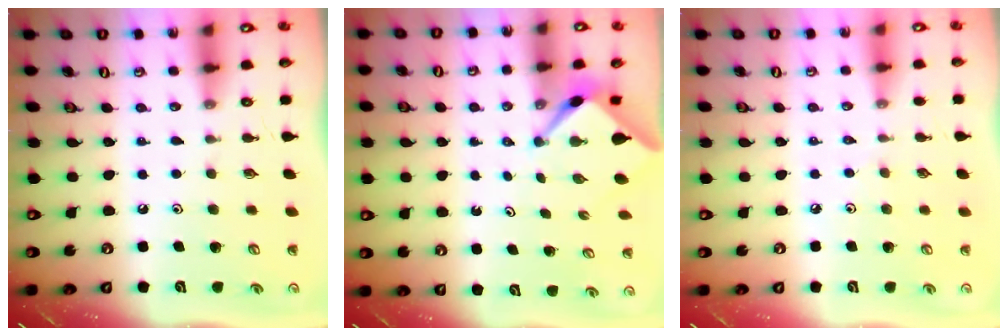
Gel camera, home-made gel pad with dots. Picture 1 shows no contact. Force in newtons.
{"total": 2.5, "press": 2.5, "slide": 0.2}
{"total": 2.2, "press": 2.2, "slide": 0.5}